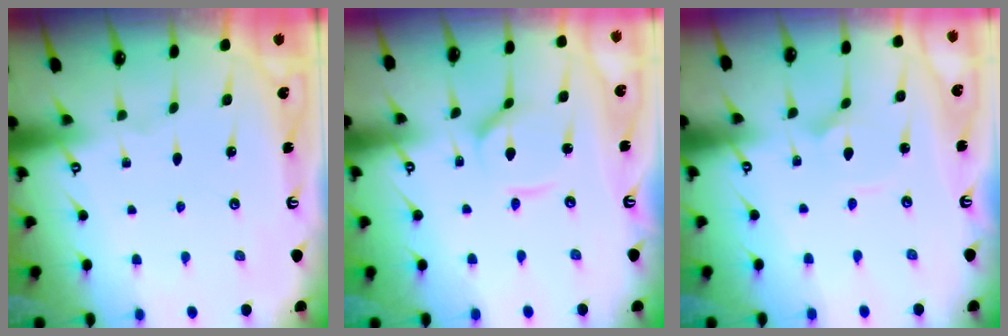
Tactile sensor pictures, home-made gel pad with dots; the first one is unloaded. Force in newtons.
{"total": 4.4, "press": 4.4, "slide": 0.5}
{"total": 2.5, "press": 2.5, "slide": 0.1}